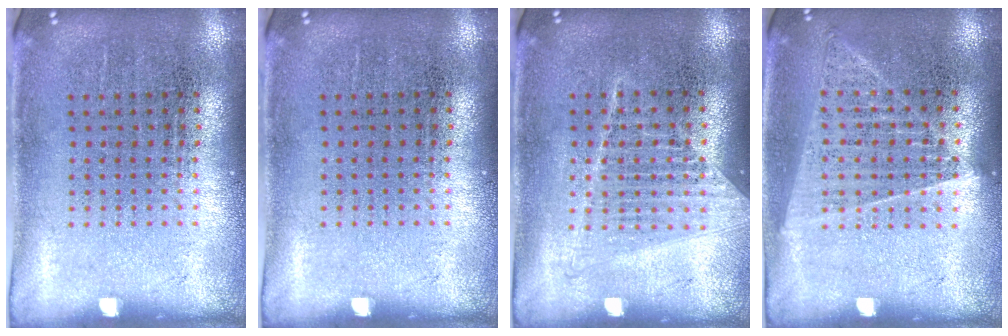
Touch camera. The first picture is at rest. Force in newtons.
{"total": 0.0}
{"total": 1.2, "press": 1.1, "slide": 0.4}
{"total": 1.4, "press": 1.3, "slide": 0.3}